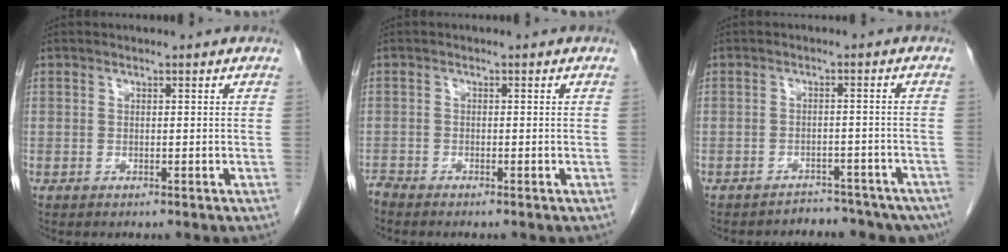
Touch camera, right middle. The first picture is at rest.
{"total": 1.1, "force": [-1.1, -0.1, -0.1], "torque": [-0.002, -0.006, -0.022]}
{"total": 9.8, "force": [-8.7, 4.2, 1.5], "torque": [-0.002, 0.016, -0.092]}